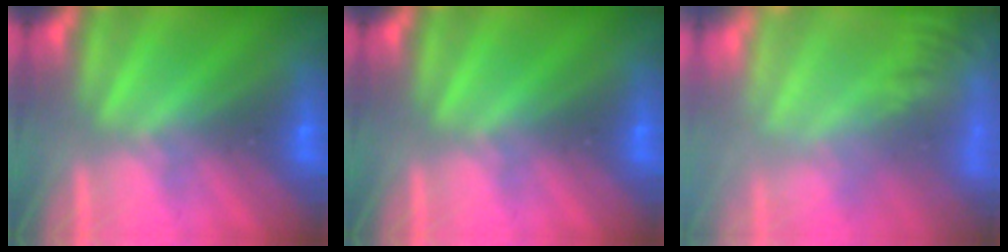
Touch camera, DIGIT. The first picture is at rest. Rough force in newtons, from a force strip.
{"total": 0.0}
{"total": 7.1}